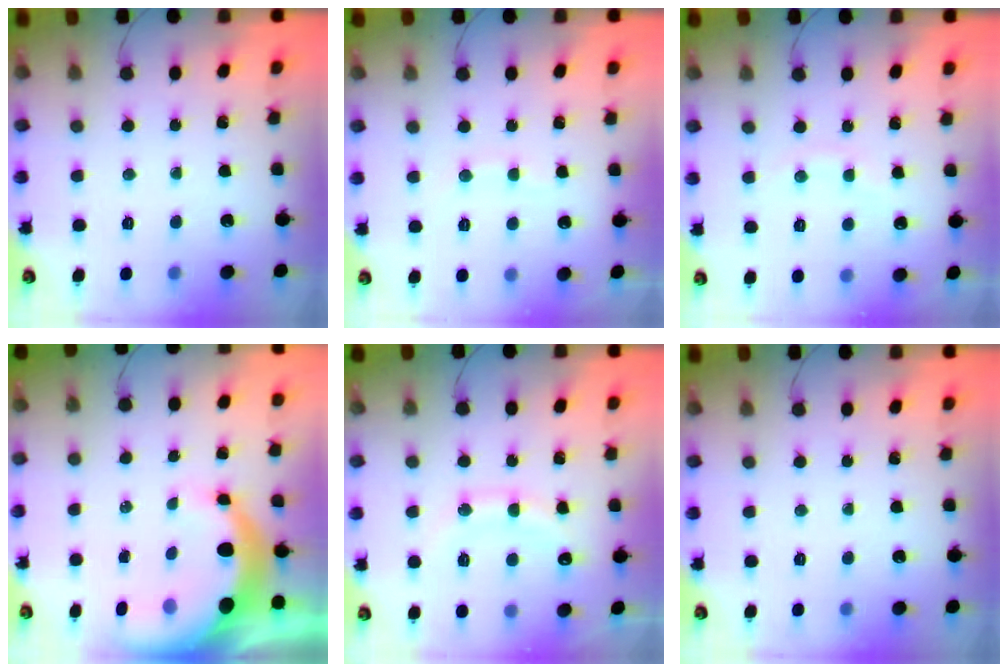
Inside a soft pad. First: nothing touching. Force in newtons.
{"total": 6.1, "press": 6.0, "slide": 1.1}
{"total": 7.6, "press": 7.4, "slide": 1.7}
{"total": 9.4, "press": 9.2, "slide": 1.9}
{"total": 11.6, "press": 11.6, "slide": 1.0}
{"total": 0.0}